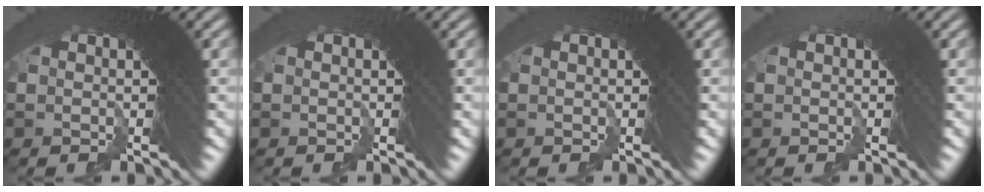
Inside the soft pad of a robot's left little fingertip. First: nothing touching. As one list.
[{"total": 1.1, "force": [-0.3, -0.4, -0.9], "torque": [0.012, 0.000, -0.005]}, {"total": 0.0}, {"total": 4.3, "force": [-1.3, -2.9, -2.8], "torque": [0.036, -0.011, -0.015]}]